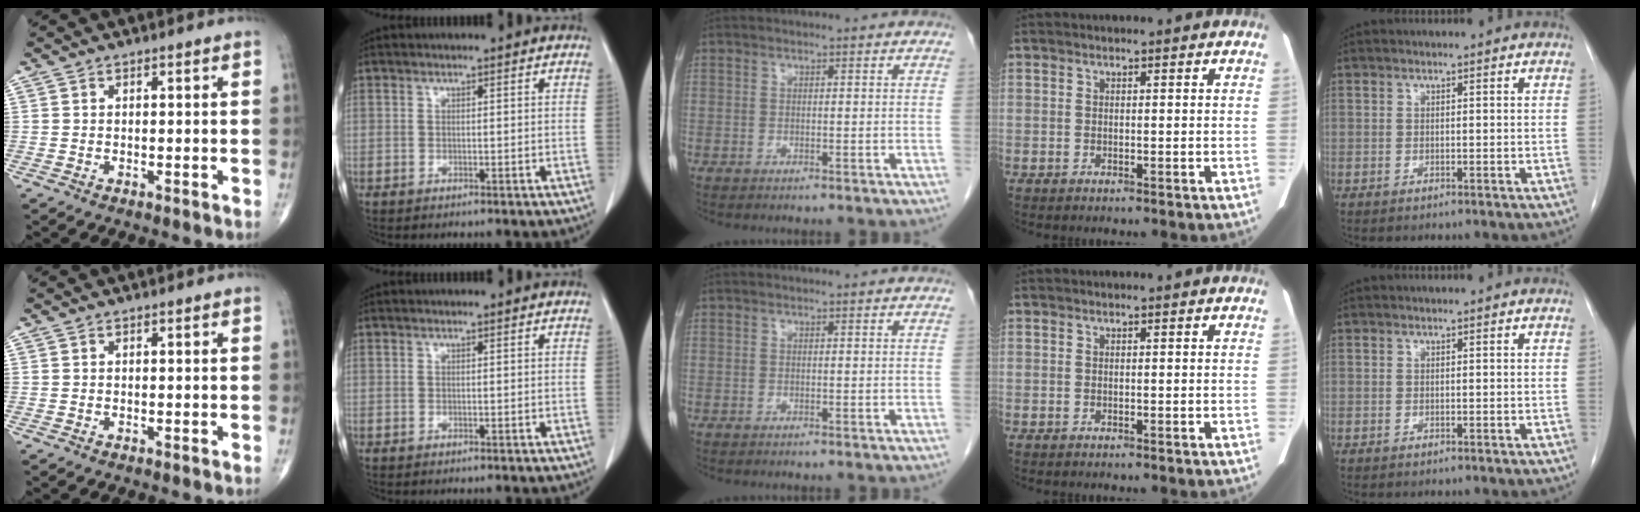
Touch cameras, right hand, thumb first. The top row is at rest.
{}